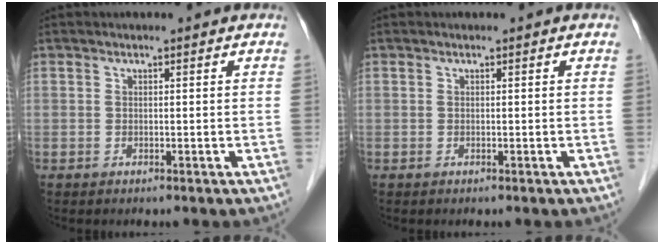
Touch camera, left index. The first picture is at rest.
{"total": 0.0}